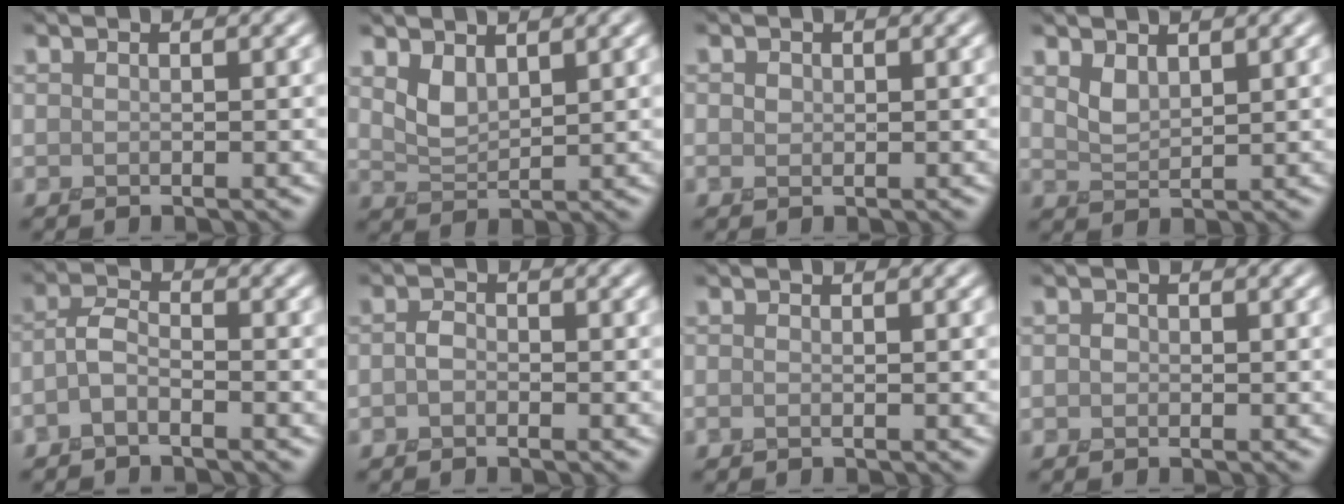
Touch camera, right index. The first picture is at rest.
{"total": 2.1, "force": [1.3, 1.0, 1.3], "torque": [-0.034, -0.010, 0.032]}
{"total": 0.6, "force": [0.2, 0.6, 0.1], "torque": [0.000, -0.003, 0.007]}
{"total": 1.7, "force": [1.1, 0.8, 1.0], "torque": [-0.025, -0.007, 0.028]}
{"total": 2.1, "force": [-1.5, 0.8, 1.1], "torque": [-0.023, 0.004, -0.036]}
{"total": 1.3, "force": [-0.7, 0.9, 0.6], "torque": [-0.014, -0.003, -0.019]}
{"total": 0.0}
{"total": 0.7, "force": [-0.3, 0.6, 0.2], "torque": [-0.002, -0.002, -0.011]}